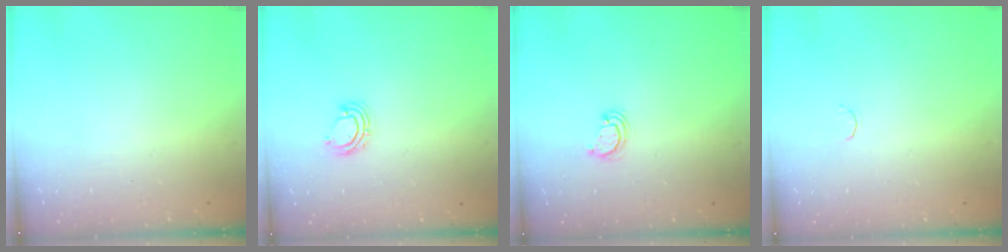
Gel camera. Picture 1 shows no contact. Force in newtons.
{"total": 5.6, "press": 5.6, "slide": 0.4}
{"total": 2.6, "press": 2.6, "slide": 0.3}
{"total": 1.7, "press": 1.6, "slide": 0.5}